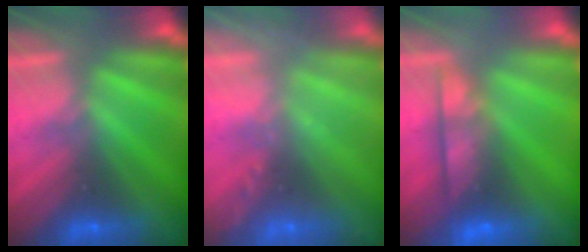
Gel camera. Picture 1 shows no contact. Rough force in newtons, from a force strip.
{"total": 2.4}
{"total": 7.4}